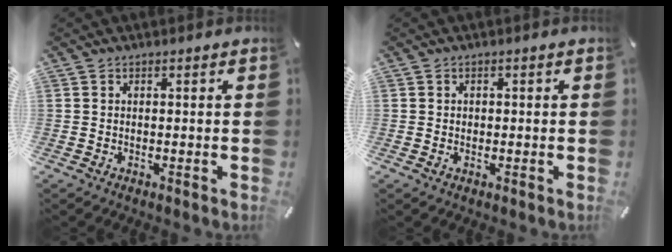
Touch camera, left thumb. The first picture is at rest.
{"total": 0.9, "force": [-0.1, 0.8, 0.4], "torque": [-0.001, 0.001, -0.005]}